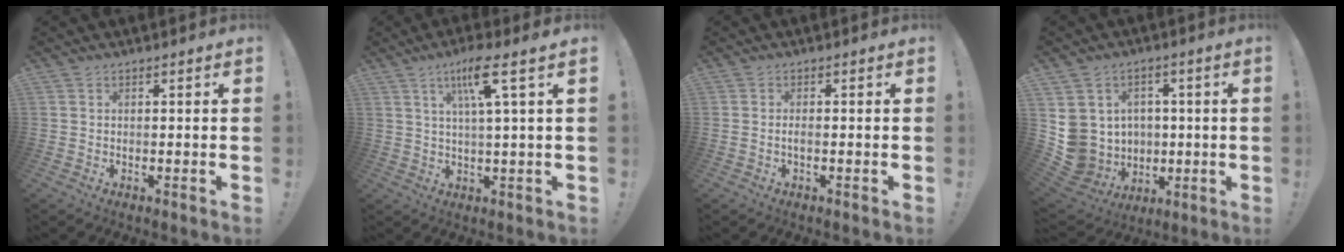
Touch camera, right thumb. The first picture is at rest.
{"total": 9.1, "force": [3.8, 0.1, 8.2], "torque": [-0.153, -0.001, 0.056]}
{"total": 1.5, "force": [-0.7, 0.2, 1.4], "torque": [-0.029, 0.003, -0.011]}
{"total": 11.2, "force": [0.1, 10.9, 2.6], "torque": [-0.071, -0.003, 0.021]}